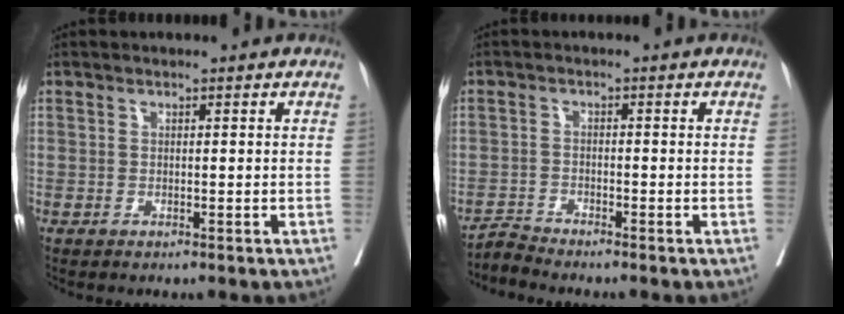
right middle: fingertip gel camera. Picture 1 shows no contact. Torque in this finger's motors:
{"motor_torque": [-0.12, 0.03, -0.02, 0.00]}